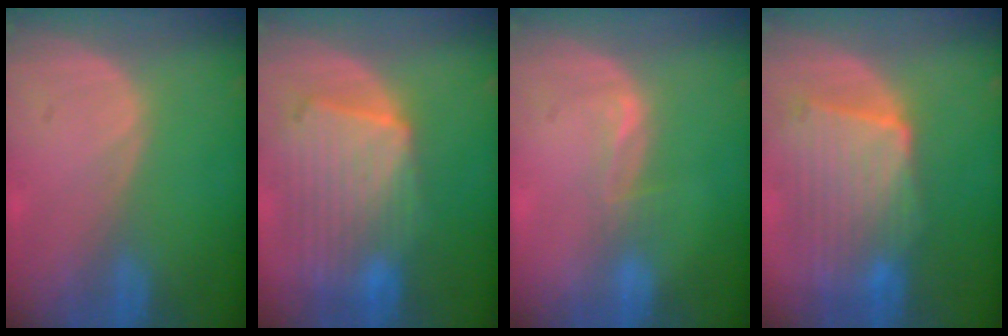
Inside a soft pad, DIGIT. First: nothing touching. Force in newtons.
{"total": 10.7, "press": 9.3, "slide": 5.3}
{"total": 2.2, "press": 1.7, "slide": 1.4}
{"total": 10.2, "press": 9.0, "slide": 4.7}